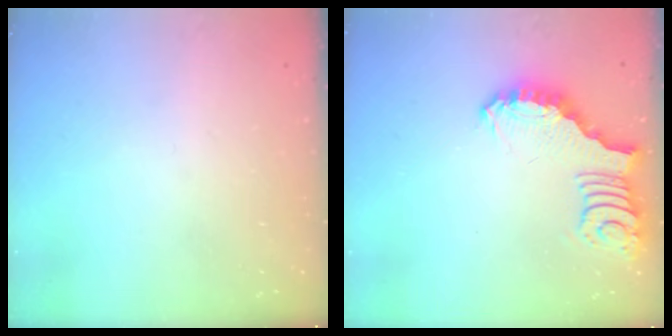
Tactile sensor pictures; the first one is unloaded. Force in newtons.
{"total": 3.4, "press": 3.3, "slide": 0.7}